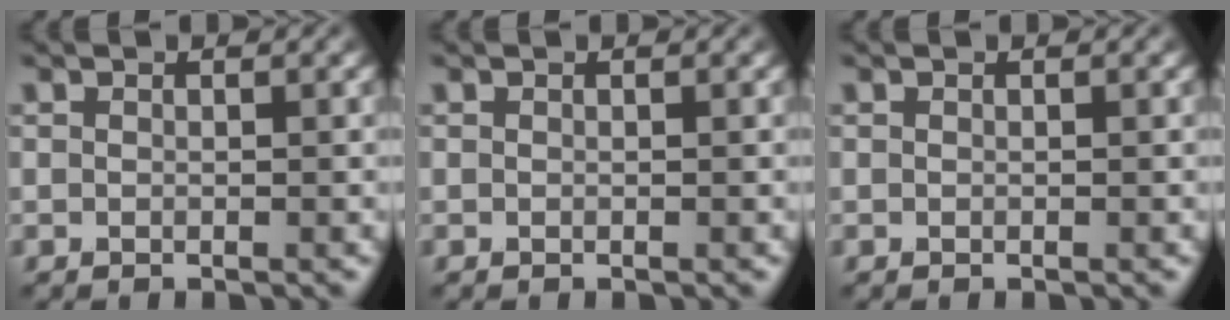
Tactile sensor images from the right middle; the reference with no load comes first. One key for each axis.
{"total": 0.0}
{"total": 0.0}